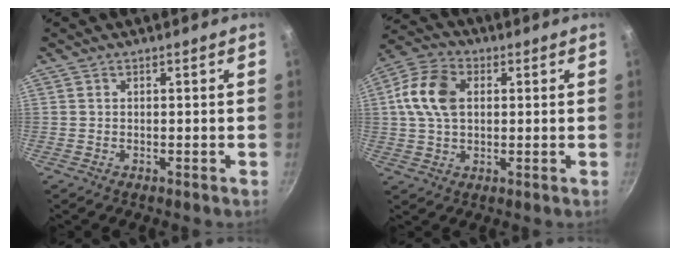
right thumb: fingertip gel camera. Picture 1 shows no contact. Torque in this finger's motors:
{"motor_torque": [0.16, 0.21, 0.07, -0.03, 0.06]}